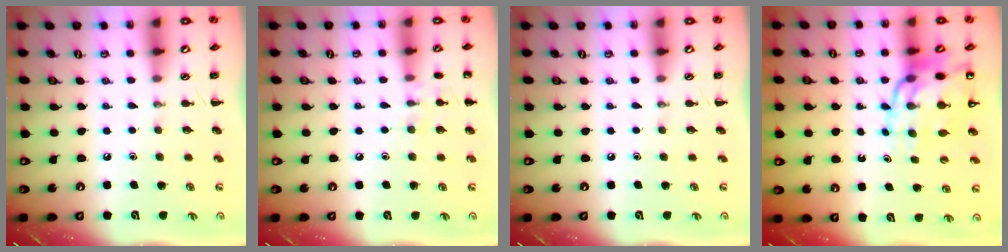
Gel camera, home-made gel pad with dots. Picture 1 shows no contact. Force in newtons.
{"total": 7.6, "press": 7.3, "slide": 2.1}
{"total": 0.0}
{"total": 14.1, "press": 13.6, "slide": 3.7}